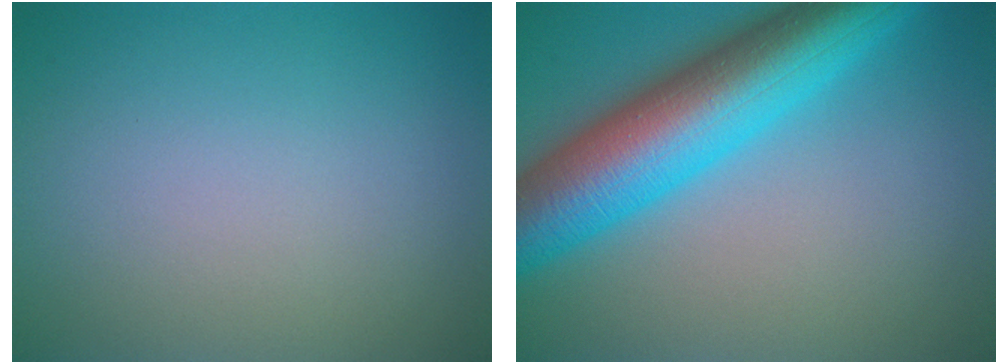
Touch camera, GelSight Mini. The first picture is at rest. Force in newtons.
{"total": 11.7, "press": 11.7, "slide": 0.2}